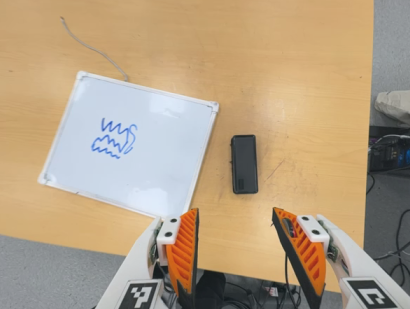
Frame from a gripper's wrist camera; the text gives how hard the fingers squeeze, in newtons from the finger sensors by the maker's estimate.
{"total": 0.0}